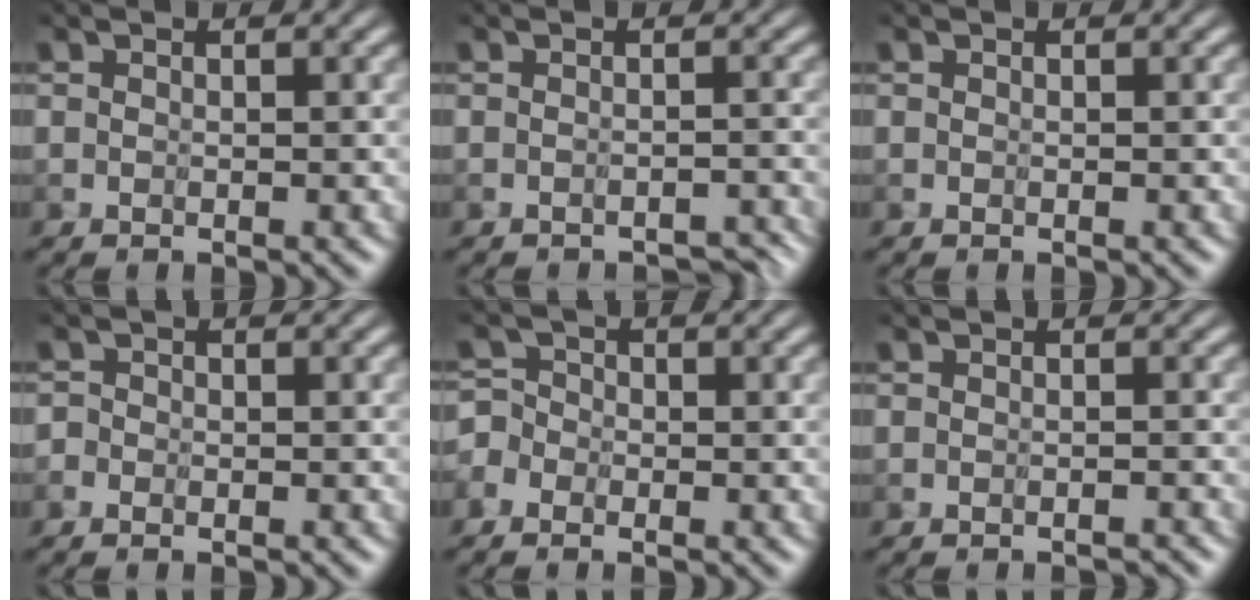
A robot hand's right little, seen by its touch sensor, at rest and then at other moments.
{"total": 2.8, "force": [-2.3, -0.5, -1.5], "torque": [0.048, 0.006, -0.036]}
{"total": 0.0}
{"total": 1.8, "force": [-1.5, 1.1, -0.4], "torque": [0.011, 0.014, -0.040]}
{"total": 2.4, "force": [-1.9, 1.4, -0.2], "torque": [0.009, 0.016, -0.051]}
{"total": 1.3, "force": [-1.1, -0.4, -0.6], "torque": [0.023, 0.011, -0.019]}